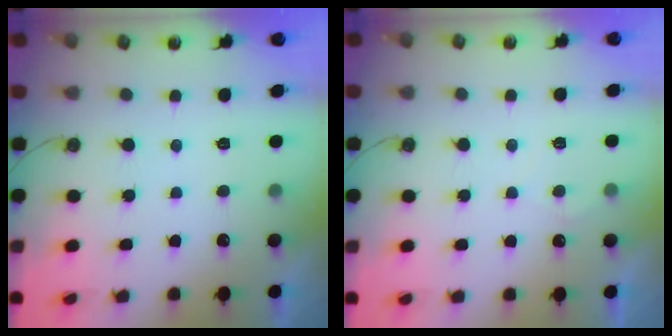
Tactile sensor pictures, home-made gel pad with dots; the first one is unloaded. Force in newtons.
{"total": 4.2, "press": 4.1, "slide": 0.5}